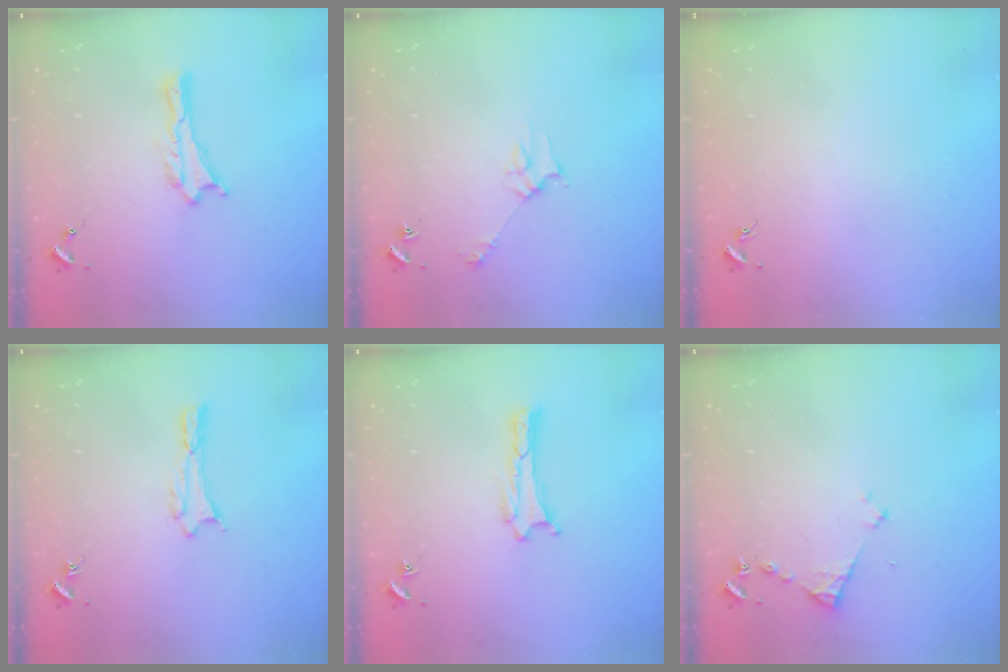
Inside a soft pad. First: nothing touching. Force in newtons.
{"total": 2.8, "press": 2.8, "slide": 0.2}
{"total": 0.0}
{"total": 0.7, "press": 0.7, "slide": 0.1}
{"total": 0.0}
{"total": 3.2, "press": 3.2, "slide": 0.3}